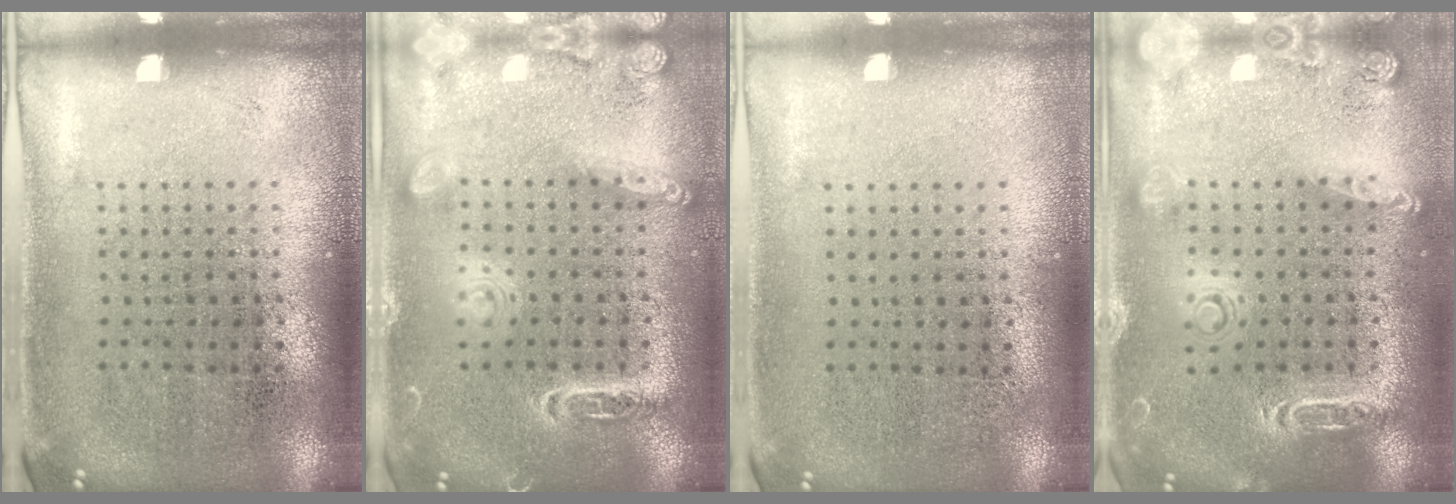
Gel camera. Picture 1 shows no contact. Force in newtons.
{"total": 1.8, "press": 1.8, "slide": 0.1}
{"total": 0.0}
{"total": 2.1, "press": 2.0, "slide": 0.6}